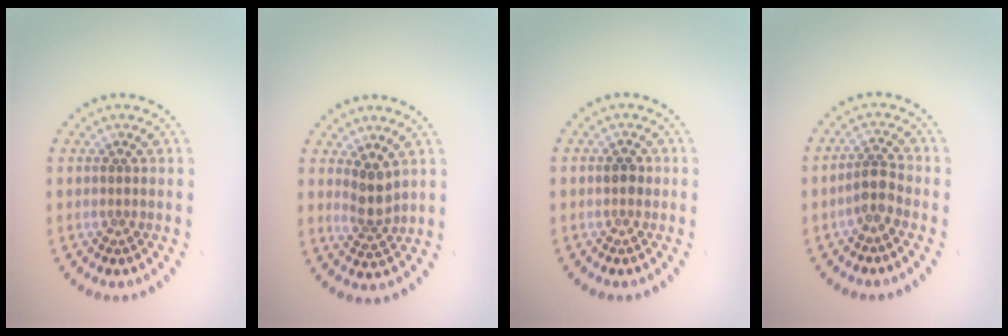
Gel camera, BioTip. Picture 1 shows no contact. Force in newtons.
{"total": 2.3, "press": 1.9, "slide": 1.3}
{"total": 1.0, "press": 1.0, "slide": 0.1}
{"total": 2.3, "press": 1.8, "slide": 1.4}